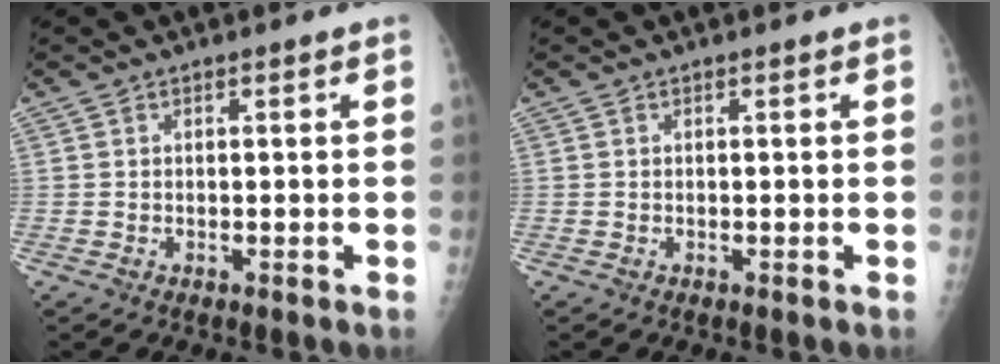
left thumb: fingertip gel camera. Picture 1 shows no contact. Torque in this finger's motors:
{"motor_torque": [-0.15, -0.06, 0.05, 0.03, -0.05]}